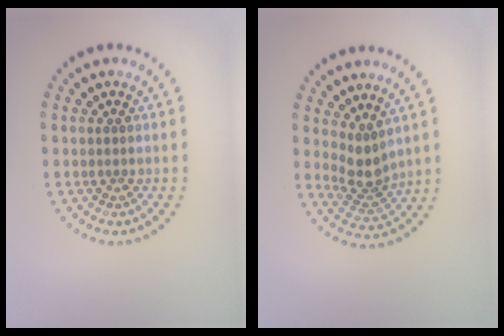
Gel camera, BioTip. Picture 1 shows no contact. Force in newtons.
{"total": 2.8, "press": 2.2, "slide": 1.8}